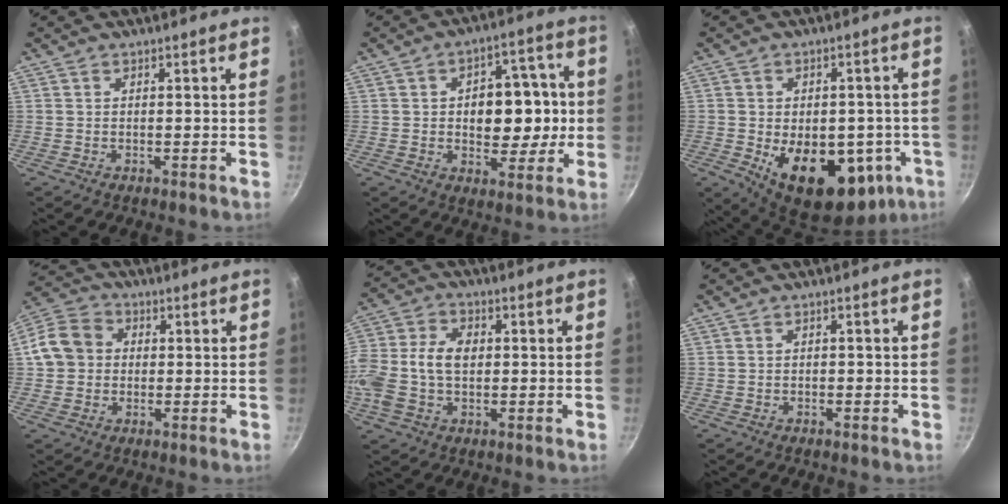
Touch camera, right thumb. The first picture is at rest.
{"total": 13.8, "force": [0.0, 9.2, 10.3], "torque": [-0.094, 0.023, 0.001]}
{"total": 20.7, "force": [-5.6, 12.6, 15.4], "torque": [-0.189, -0.003, -0.059]}
{"total": 9.6, "force": [0.6, 8.3, 4.8], "torque": [-0.065, 0.018, -0.009]}
{"total": 13.9, "force": [-0.1, 9.2, 10.3], "torque": [-0.212, 0.026, -0.011]}
{"total": 0.5, "force": [-0.2, 0.4, 0.3], "torque": [-0.004, 0.004, -0.001]}